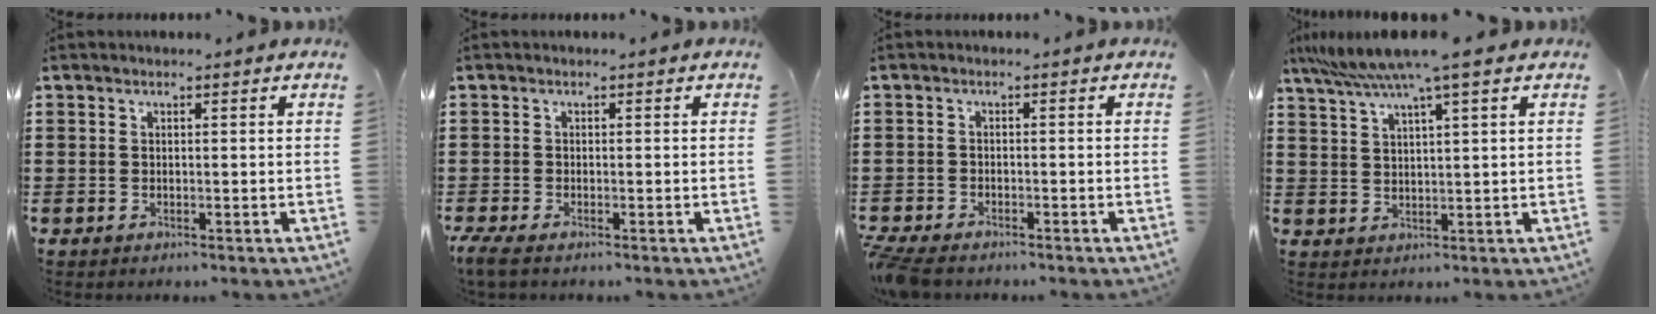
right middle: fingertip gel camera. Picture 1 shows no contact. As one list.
[{"total": 1.2, "force": [-0.8, 0.1, 0.9], "torque": [-0.024, -0.008, -0.015]}, {"total": 2.4, "force": [-2.2, 0.5, 0.6], "torque": [-0.034, -0.006, -0.053]}, {"total": 6.0, "force": [4.3, -0.8, 4.2], "torque": [-0.092, -0.012, 0.073]}]